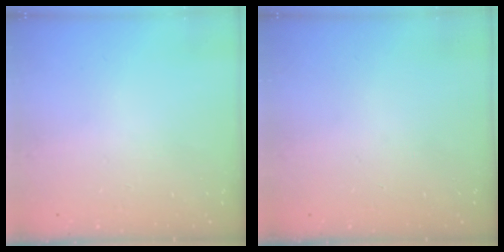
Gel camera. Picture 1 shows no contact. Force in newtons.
{"total": 0.0}